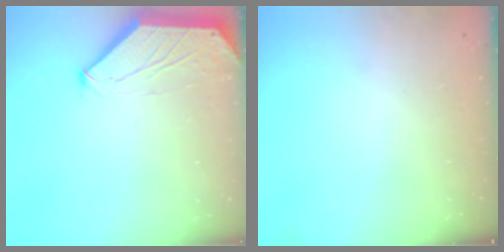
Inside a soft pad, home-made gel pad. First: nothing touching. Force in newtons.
{"total": 0.0}